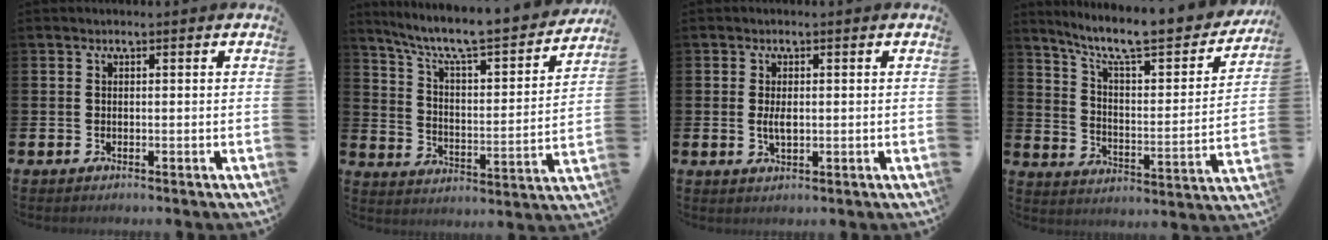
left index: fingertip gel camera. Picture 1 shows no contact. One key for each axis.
{"total": 8.2, "fx": 7.2, "fy": 1.3, "fz": 3.7, "tx": -0.098, "ty": -0.057, "tz": 0.115}
{"total": 1.7, "fx": 0.1, "fy": 0.7, "fz": 1.5, "tx": -0.021, "ty": -0.002, "tz": -0.001}
{"total": 9.9, "fx": 8.4, "fy": 2.0, "fz": 4.9, "tx": -0.109, "ty": -0.066, "tz": 0.135}